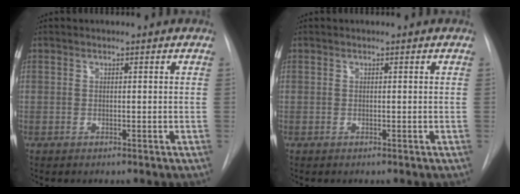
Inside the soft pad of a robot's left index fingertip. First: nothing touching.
{"total": 0.0}